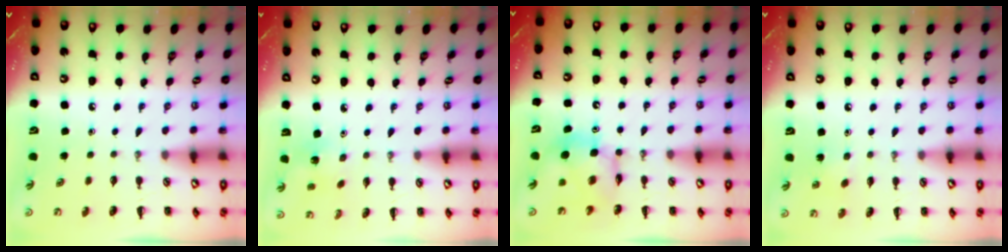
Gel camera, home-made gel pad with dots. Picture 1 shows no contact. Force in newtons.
{"total": 2.6, "press": 2.4, "slide": 0.9}
{"total": 7.4, "press": 7.4, "slide": 0.6}
{"total": 4.6, "press": 4.4, "slide": 1.5}